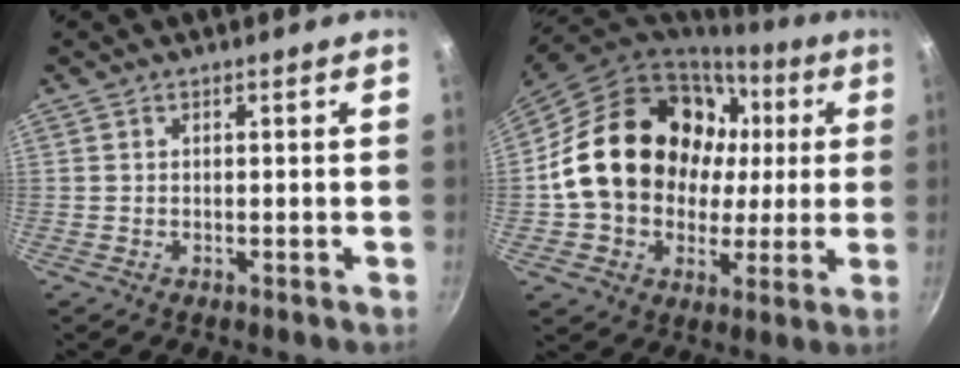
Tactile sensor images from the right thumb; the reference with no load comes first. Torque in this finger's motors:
{"motor_torque": [-1.15, 2.78, 2.02, -0.45, 0.24]}